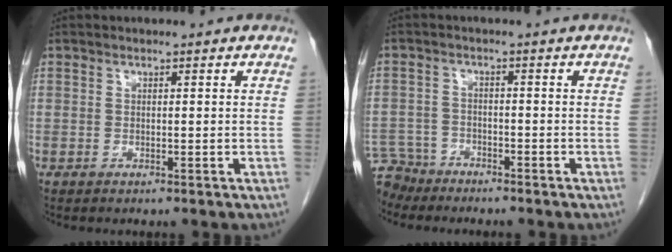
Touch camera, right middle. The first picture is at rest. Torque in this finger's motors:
{"motor_torque": [0.38, -0.51, 0.12, -0.08]}